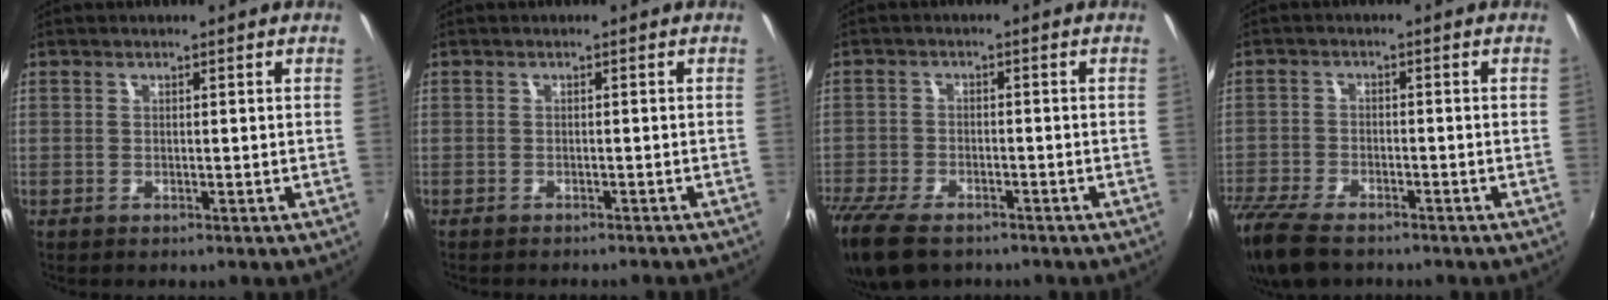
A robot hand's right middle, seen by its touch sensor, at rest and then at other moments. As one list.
[{"total": 3.9, "force": [-3.6, 0.8, 1.4], "torque": [-0.033, -0.013, -0.049]}, {"total": 12.5, "force": [-9.2, 5.5, 6.3], "torque": [-0.169, -0.042, -0.170]}, {"total": 12.6, "force": [-9.8, 4.8, 6.3], "torque": [-0.170, -0.038, -0.183]}]